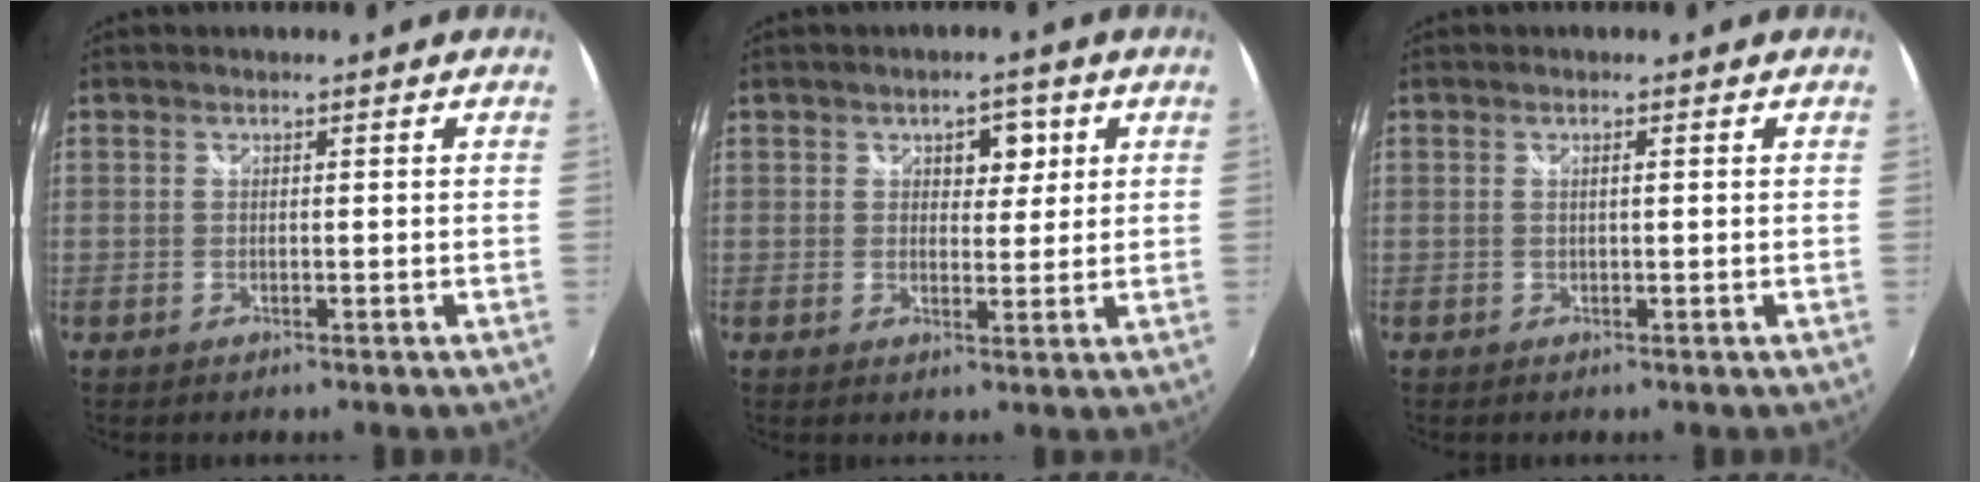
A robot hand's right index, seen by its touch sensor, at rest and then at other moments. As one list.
[{"total": 3.9, "force": [1.4, 2.7, 2.4], "torque": [-0.029, 0.010, 0.022]}, {"total": 1.0, "force": [0.3, 0.0, 1.0], "torque": [-0.018, 0.002, 0.004]}]